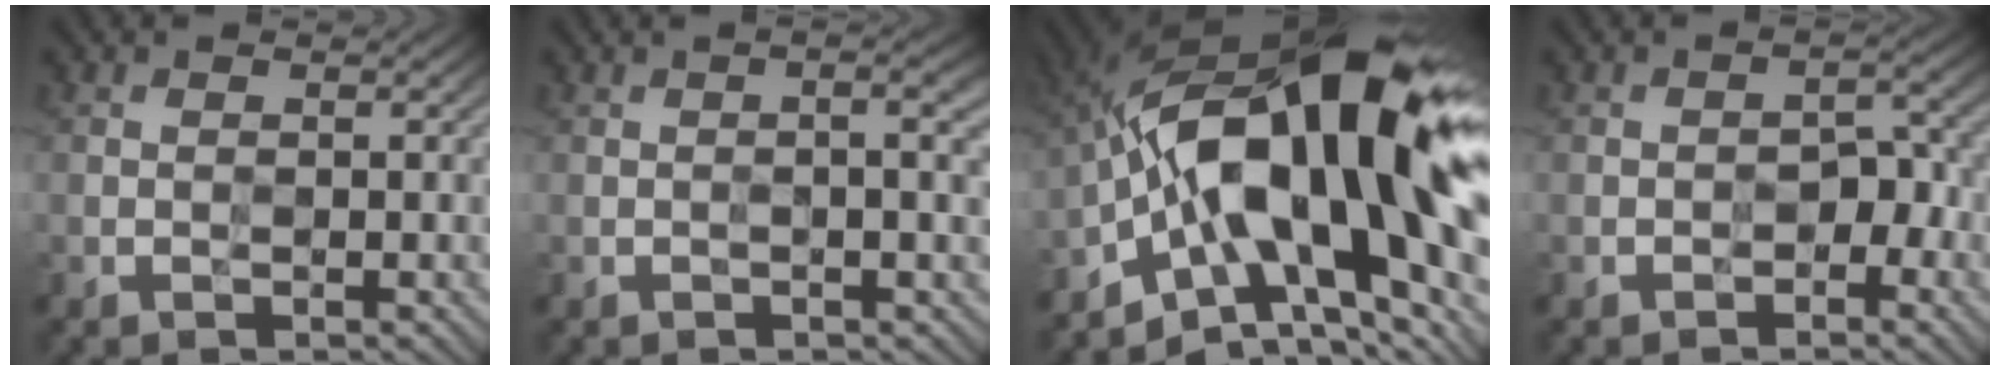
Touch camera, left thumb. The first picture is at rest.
{"total": 3.3, "force": [0.2, 0.6, 3.3], "torque": [-0.053, 0.007, 0.002]}
{"total": 20.5, "force": [-1.7, 9.5, 18.1], "torque": [-0.293, 0.016, -0.044]}
{"total": 3.1, "force": [-1.4, 1.7, 2.1], "torque": [-0.027, 0.009, -0.024]}